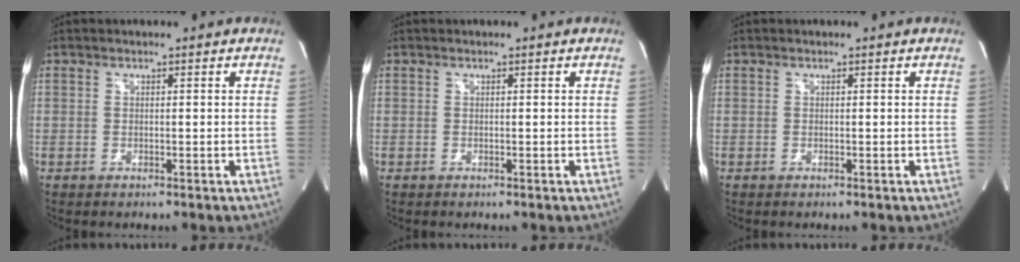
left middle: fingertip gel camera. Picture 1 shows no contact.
{"total": 0.0}
{"total": 0.0}